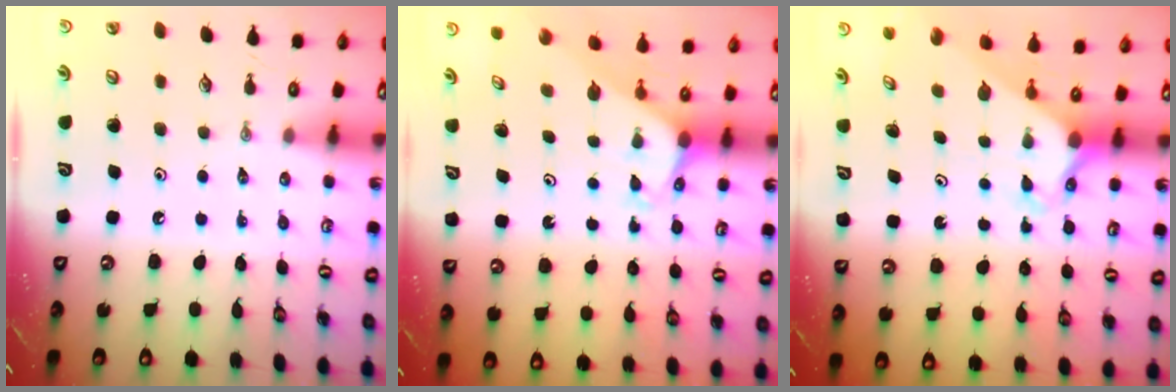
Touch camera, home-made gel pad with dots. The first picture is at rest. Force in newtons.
{"total": 2.0, "press": 2.0, "slide": 0.1}
{"total": 2.6, "press": 2.6, "slide": 0.2}